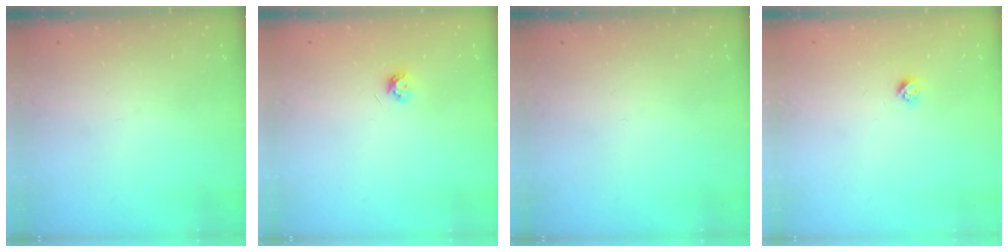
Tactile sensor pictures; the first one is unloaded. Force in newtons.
{"total": 3.9, "press": 3.9, "slide": 0.6}
{"total": 0.0}
{"total": 2.7, "press": 2.6, "slide": 0.3}